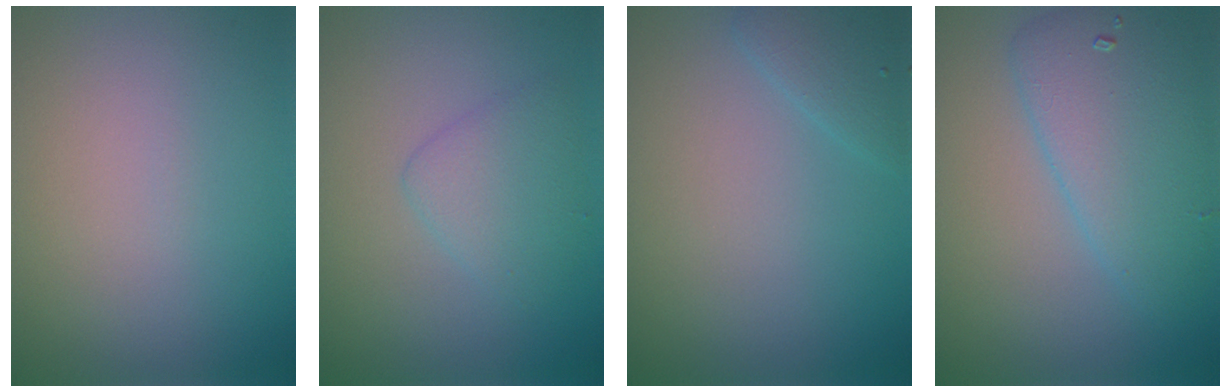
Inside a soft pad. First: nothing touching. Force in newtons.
{"total": 2.5, "press": 2.5, "slide": 0.1}
{"total": 1.6, "press": 1.6, "slide": 0.1}
{"total": 5.1, "press": 5.1, "slide": 0.2}